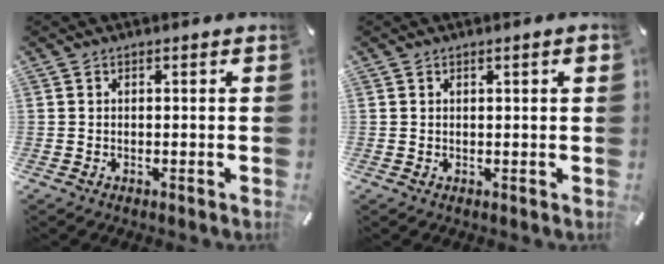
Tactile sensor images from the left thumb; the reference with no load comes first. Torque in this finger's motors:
{"motor_torque": [0.12, -0.01, 0.20, -0.08, 0.07]}